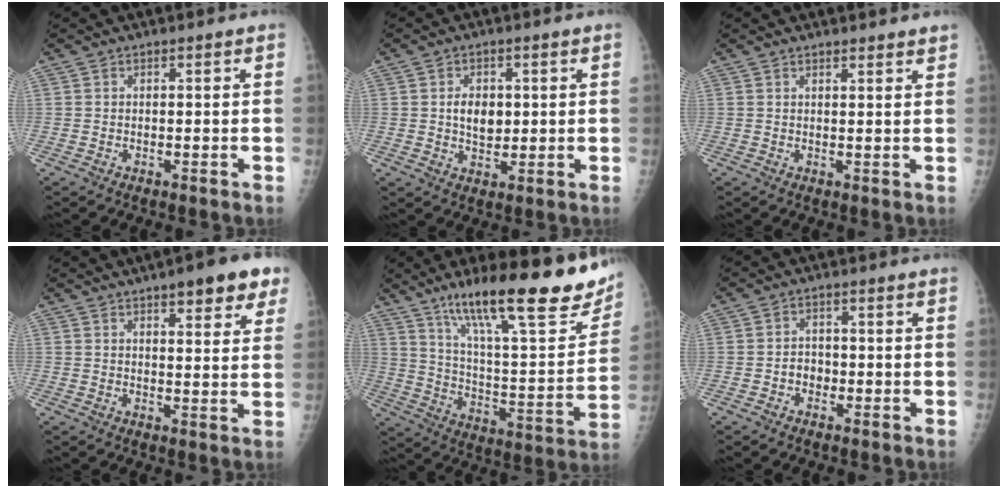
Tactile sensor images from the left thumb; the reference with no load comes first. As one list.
[{"total": 5.1, "force": [0.8, 3.6, 3.6], "torque": [-0.039, -0.005, 0.017]}, {"total": 3.0, "force": [2.8, 0.6, 1.0], "torque": [-0.001, -0.010, 0.031]}, {"total": 10.2, "force": [6.1, 3.1, 7.5], "torque": [-0.068, -0.020, 0.073]}, {"total": 27.9, "force": [17.7, 6.8, 20.5], "torque": [-0.277, -0.054, 0.282]}, {"total": 2.6, "force": [-0.8, 2.2, 1.2], "torque": [-0.001, 0.009, -0.017]}]